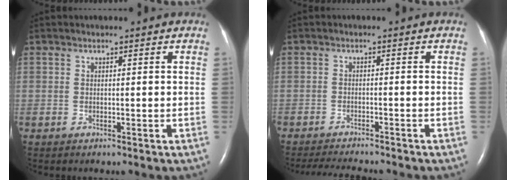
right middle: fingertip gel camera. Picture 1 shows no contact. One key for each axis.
{"total": 7.1, "fx": -6.6, "fy": 0.6, "fz": 2.6, "tx": -0.038, "ty": -0.016, "tz": -0.102}